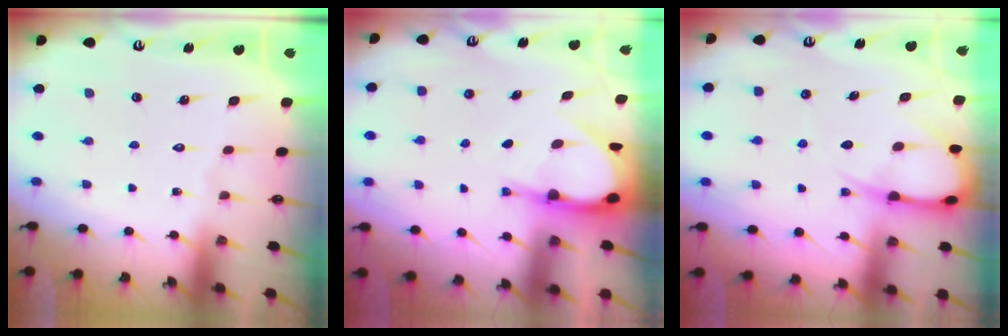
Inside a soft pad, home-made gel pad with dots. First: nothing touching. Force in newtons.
{"total": 6.5, "press": 6.4, "slide": 0.8}
{"total": 7.7, "press": 7.7, "slide": 0.9}